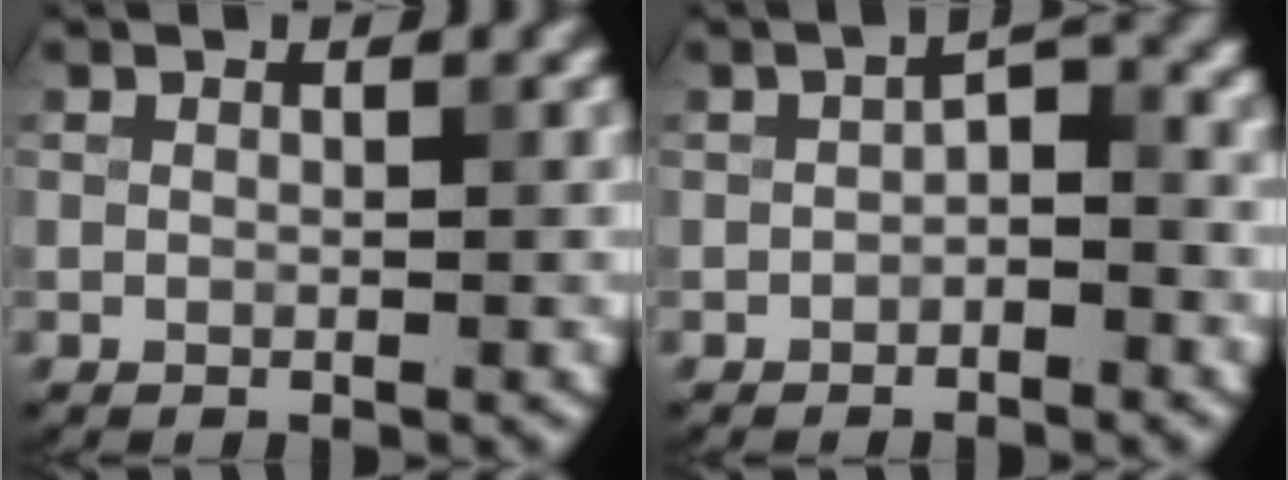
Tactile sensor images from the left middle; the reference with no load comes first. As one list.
[{"total": 2.5, "force": [-0.9, 1.2, 1.9], "torque": [-0.034, 0.009, -0.019]}]